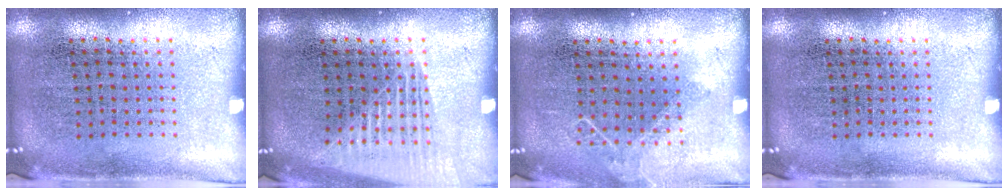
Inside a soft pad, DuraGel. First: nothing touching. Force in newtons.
{"total": 1.3, "press": 1.3, "slide": 0.2}
{"total": 0.9, "press": 0.9, "slide": 0.1}
{"total": 0.0}